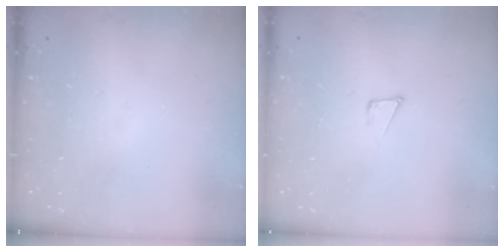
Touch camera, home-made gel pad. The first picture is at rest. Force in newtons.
{"total": 5.0, "press": 4.9, "slide": 0.8}